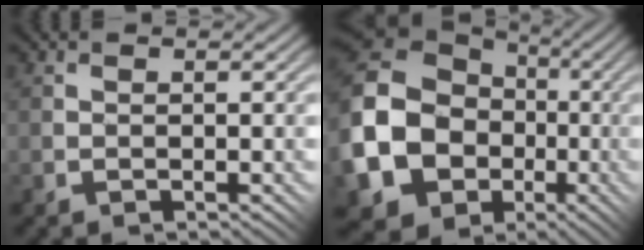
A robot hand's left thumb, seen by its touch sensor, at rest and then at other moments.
{"total": 19.1, "force": [-3.7, 16.1, 9.6], "torque": [-0.227, -0.028, -0.084]}